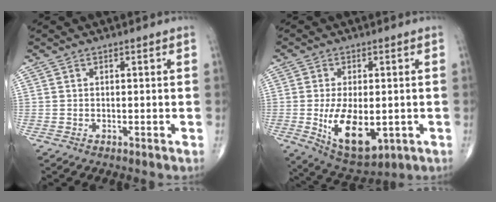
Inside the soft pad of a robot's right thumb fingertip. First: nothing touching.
{"total": 12.7, "force": [-2.2, 6.6, 10.6], "torque": [-0.171, -0.015, -0.018]}